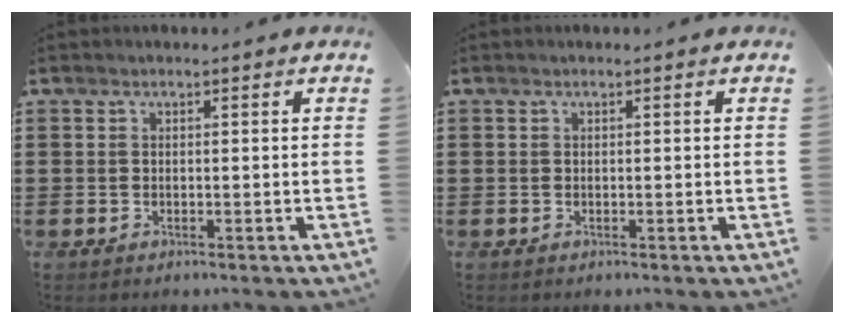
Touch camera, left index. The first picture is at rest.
{"total": 0.0}